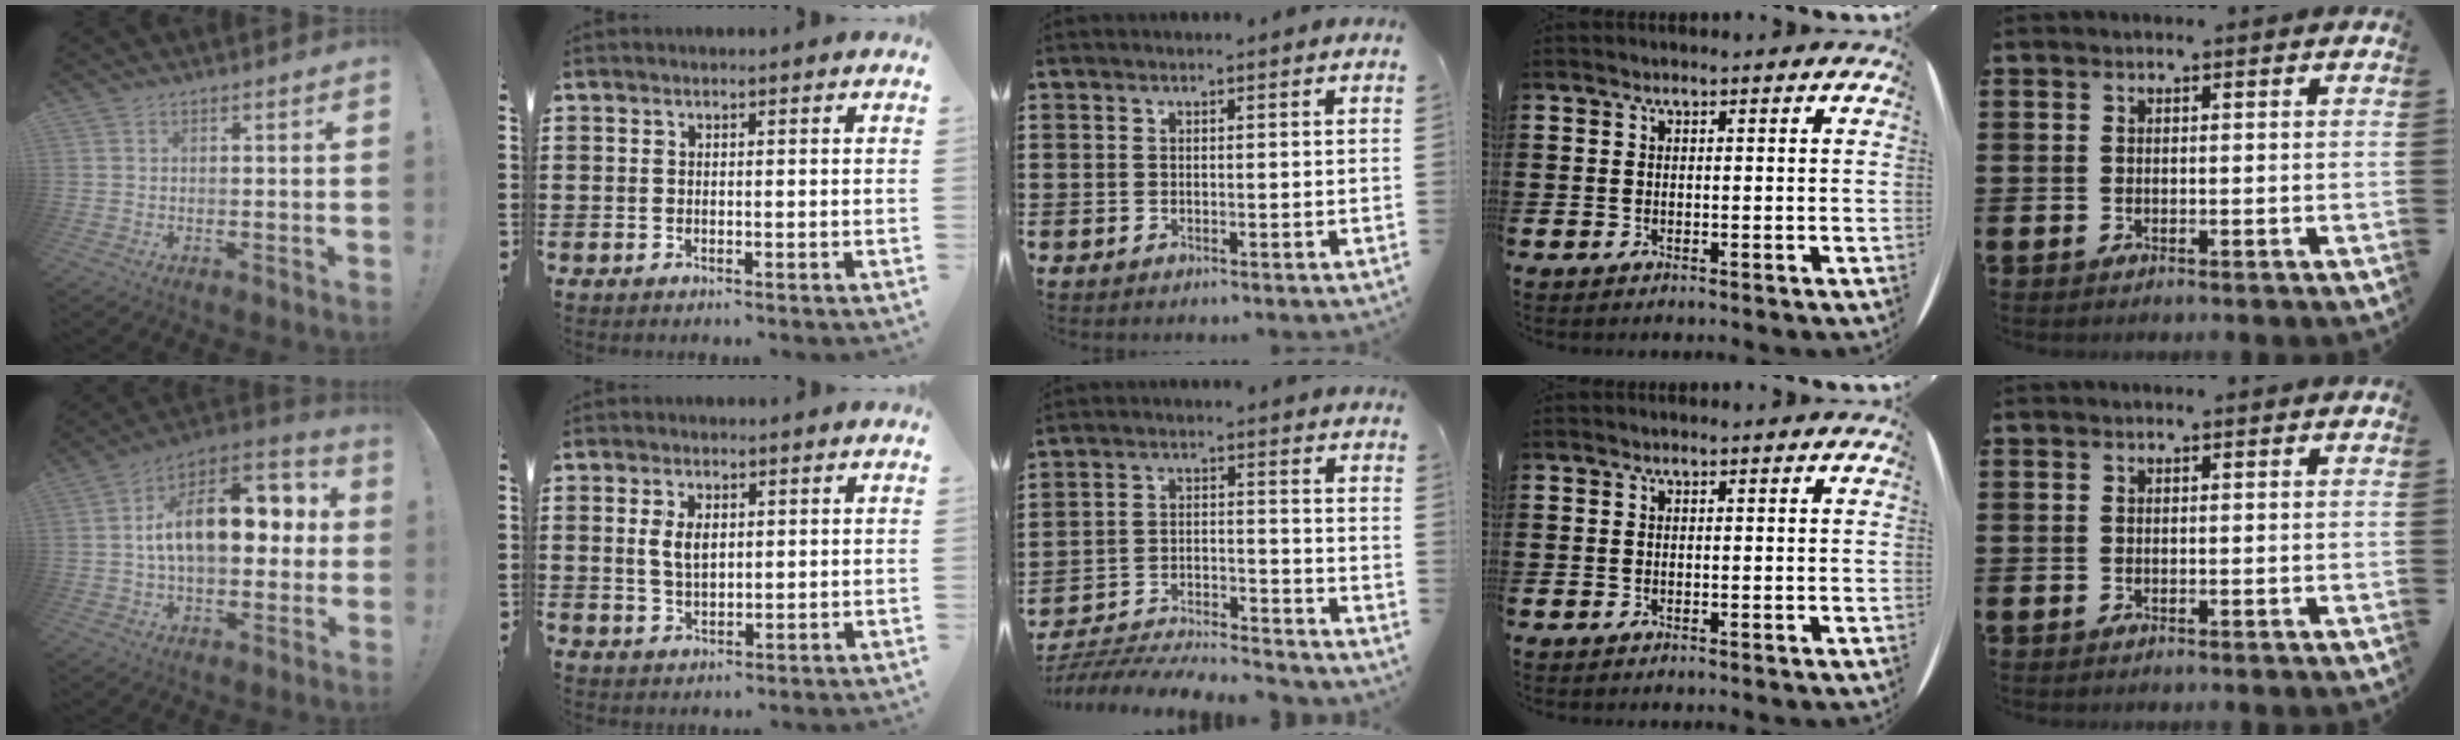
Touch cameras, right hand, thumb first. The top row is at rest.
{"thumb": {"total": 18.7, "force": [2.1, 10.3, 15.5], "torque": [-0.238, 0.007, 0.033]}, "index": {"total": 3.8, "force": [0.8, 1.9, 3.1], "torque": [-0.065, 0.007, 0.013]}, "middle": {"total": 6.5, "force": [-6.3, 0.8, 1.5], "torque": [-0.034, 0.007, -0.126]}}